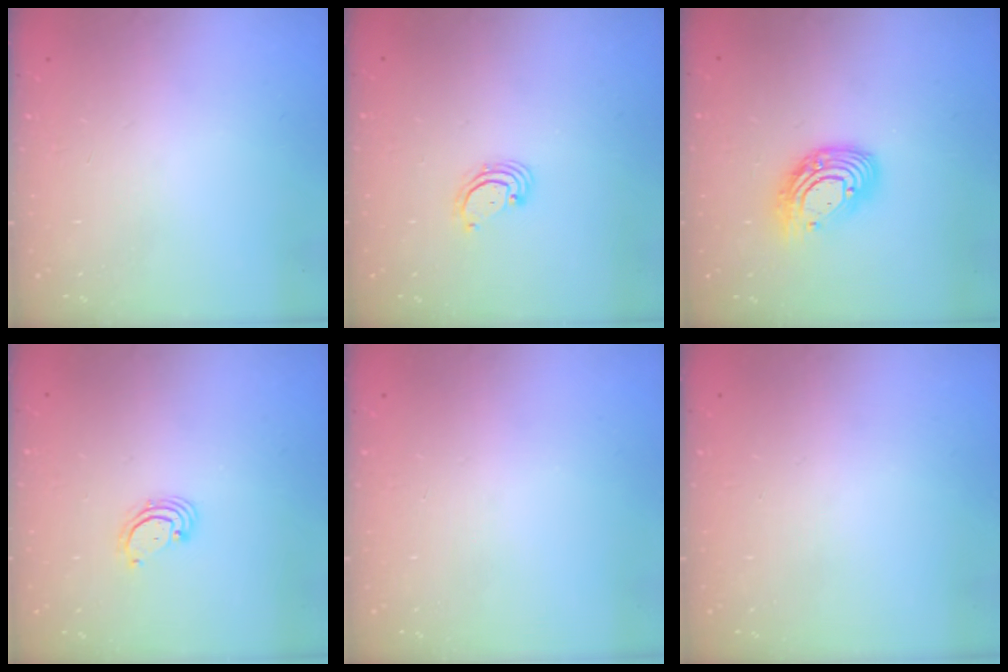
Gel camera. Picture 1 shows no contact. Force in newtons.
{"total": 2.7, "press": 2.7, "slide": 0.3}
{"total": 11.5, "press": 11.4, "slide": 0.9}
{"total": 2.7, "press": 2.7, "slide": 0.3}
{"total": 0.0}
{"total": 0.0}